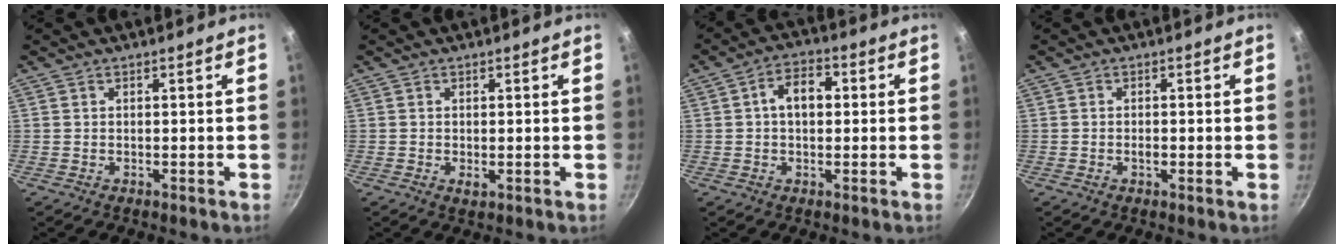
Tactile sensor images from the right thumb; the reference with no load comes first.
{"total": 1.1, "force": [0.0, 0.6, 0.9], "torque": [-0.018, -0.004, 0.000]}
{"total": 6.6, "force": [0.8, 4.3, 4.9], "torque": [-0.055, 0.016, 0.004]}
{"total": 1.1, "force": [-0.4, 0.4, 1.0], "torque": [-0.016, 0.002, -0.009]}